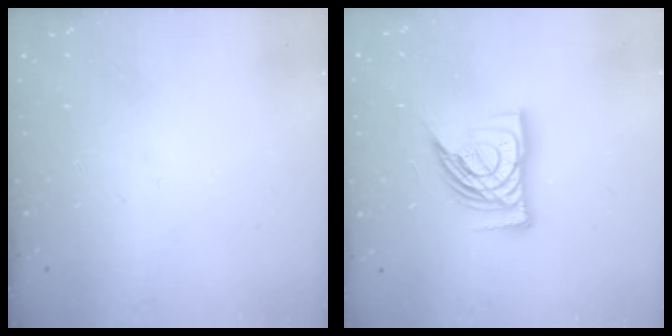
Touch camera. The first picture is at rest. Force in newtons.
{"total": 14.1, "press": 14.0, "slide": 1.8}